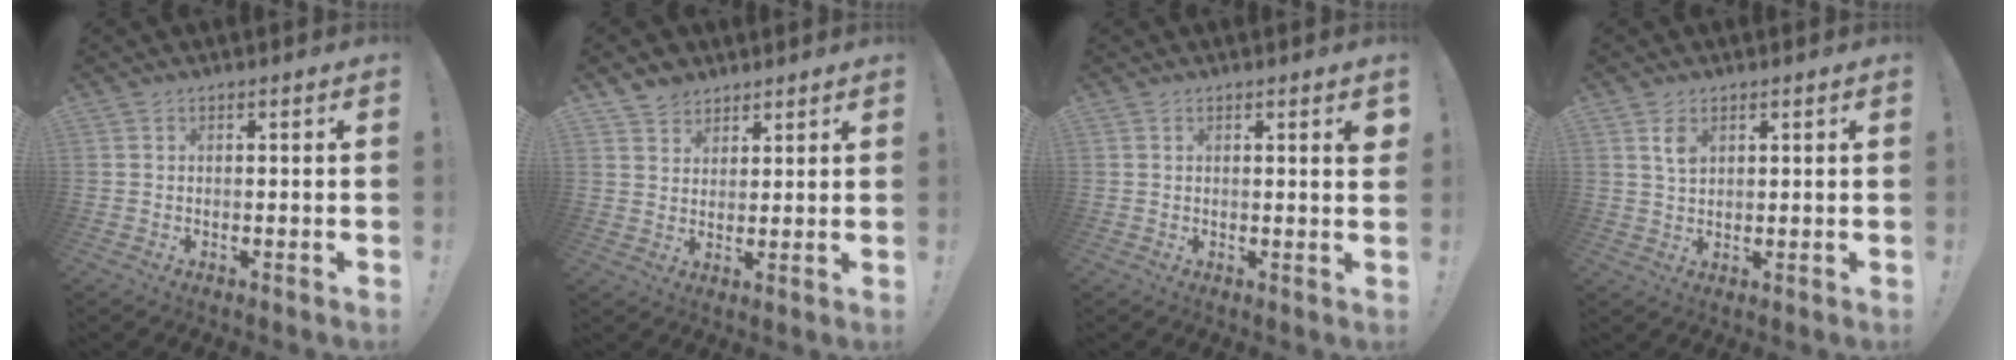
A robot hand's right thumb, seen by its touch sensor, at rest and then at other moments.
{"total": 5.0, "force": [3.9, 3.1, 0.2], "torque": [-0.005, -0.026, 0.075]}
{"total": 2.1, "force": [1.1, 0.0, 1.7], "torque": [-0.014, -0.007, 0.014]}
{"total": 4.1, "force": [2.0, 2.3, 2.7], "torque": [-0.038, -0.011, 0.034]}